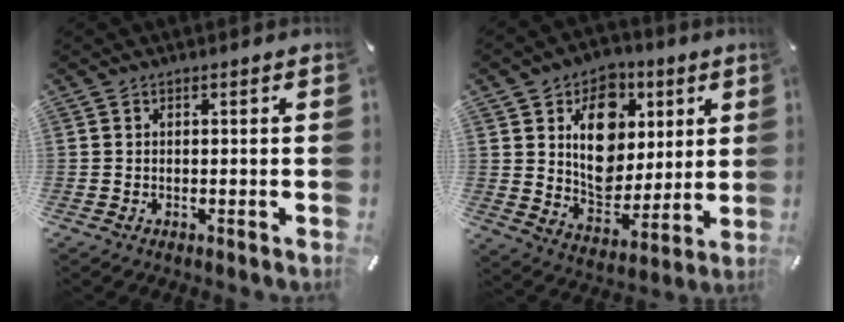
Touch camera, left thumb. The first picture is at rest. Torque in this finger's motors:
{"motor_torque": [2.70, 2.31, 1.44, -1.32, 0.42]}